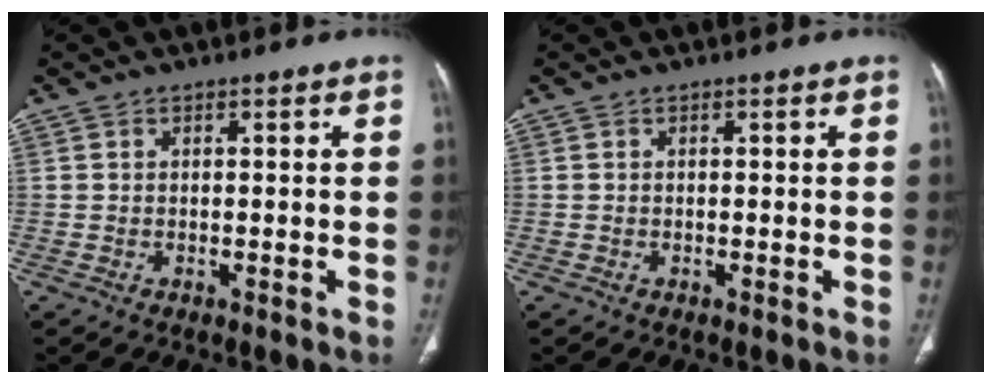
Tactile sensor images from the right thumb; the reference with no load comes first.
{"total": 0.0}